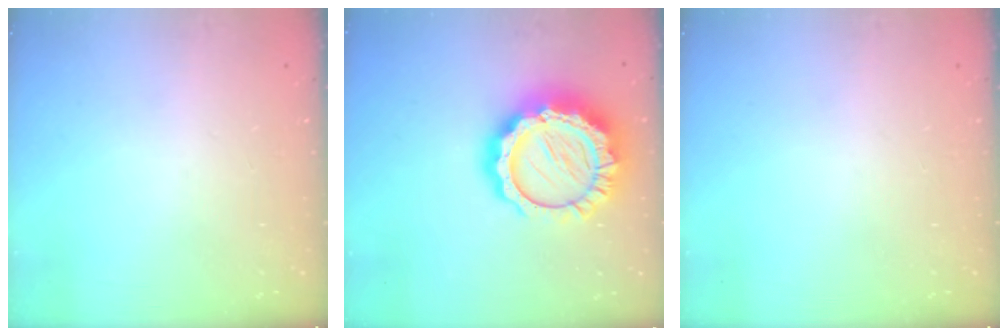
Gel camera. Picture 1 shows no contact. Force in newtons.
{"total": 20.5, "press": 20.4, "slide": 1.9}
{"total": 0.0}